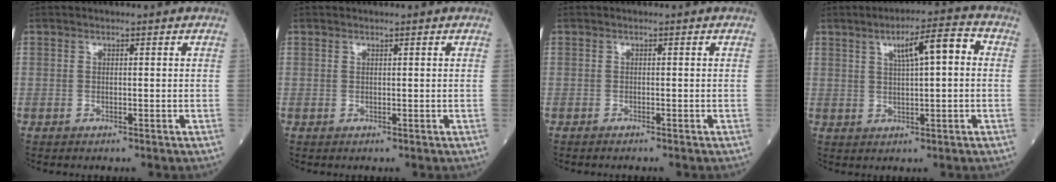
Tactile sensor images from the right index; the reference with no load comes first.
{"total": 0.0}
{"total": 0.8, "force": [-0.8, -0.1, 0.3], "torque": [-0.005, -0.001, -0.013]}
{"total": 7.1, "force": [1.8, 1.2, 6.7], "torque": [-0.108, 0.020, 0.027]}